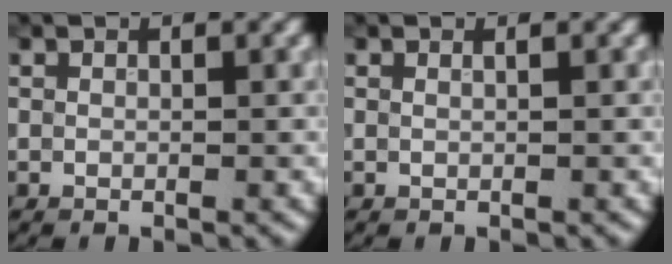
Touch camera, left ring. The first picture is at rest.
{"total": 0.8, "force": [0.5, 0.4, 0.5], "torque": [-0.003, -0.004, -0.002]}